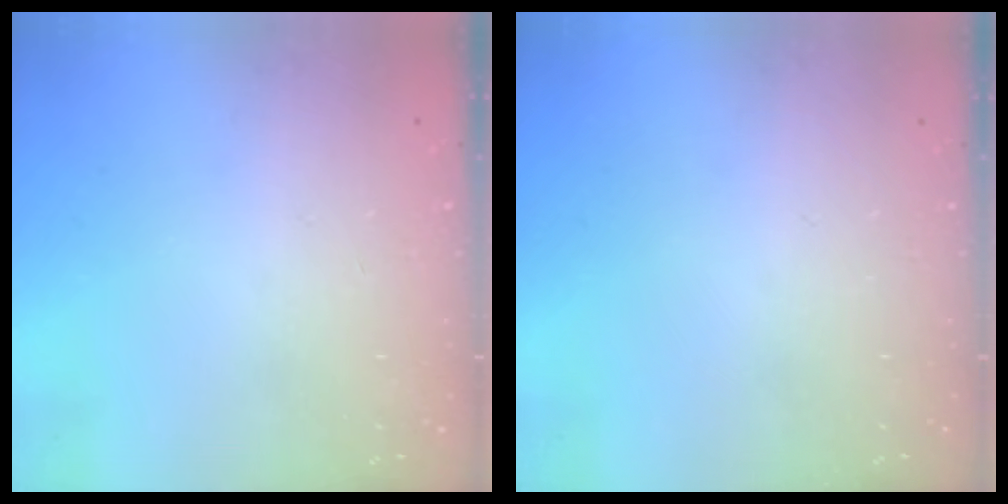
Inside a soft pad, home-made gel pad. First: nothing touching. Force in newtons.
{"total": 0.0}